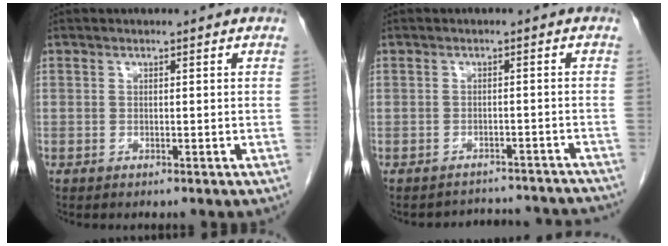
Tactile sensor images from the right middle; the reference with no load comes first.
{"total": 10.6, "force": [-10.3, 2.3, 0.9], "torque": [-0.007, 0.019, -0.113]}